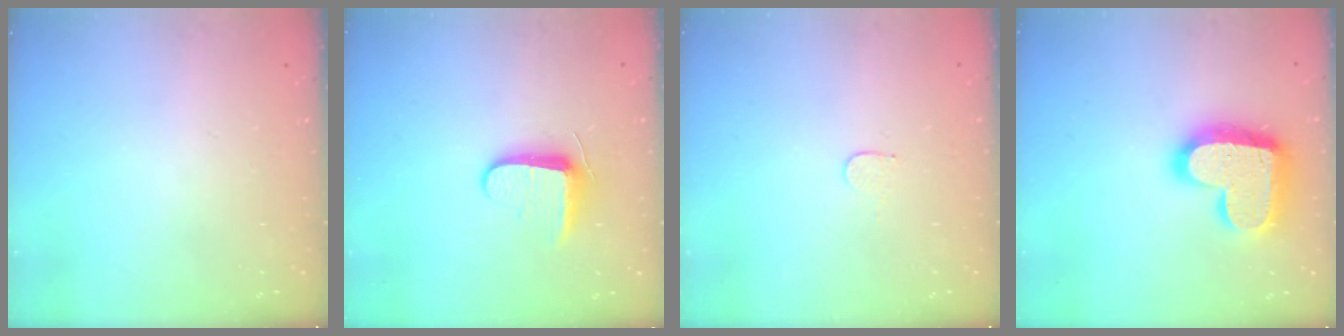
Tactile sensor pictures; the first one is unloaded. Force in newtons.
{"total": 8.7, "press": 8.6, "slide": 1.4}
{"total": 3.7, "press": 3.7, "slide": 0.3}
{"total": 20.5, "press": 20.4, "slide": 1.5}